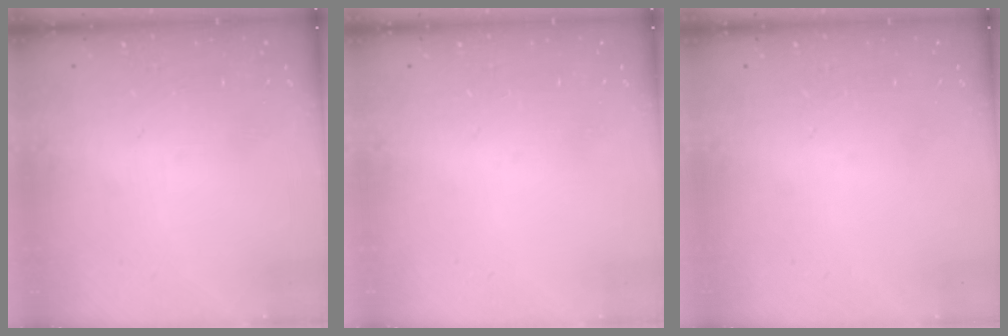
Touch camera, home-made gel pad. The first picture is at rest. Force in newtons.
{"total": 0.0}
{"total": 0.0}